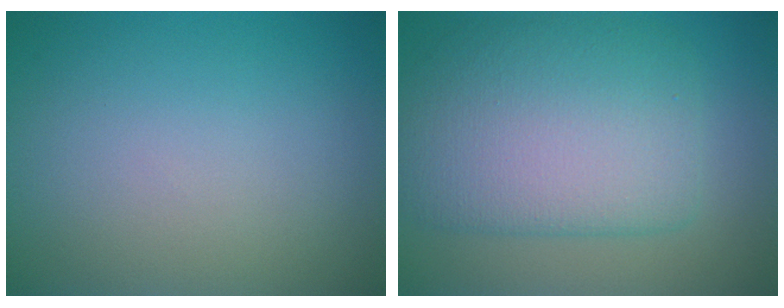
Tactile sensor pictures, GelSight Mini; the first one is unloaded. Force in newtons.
{"total": 8.1, "press": 8.1, "slide": 0.3}